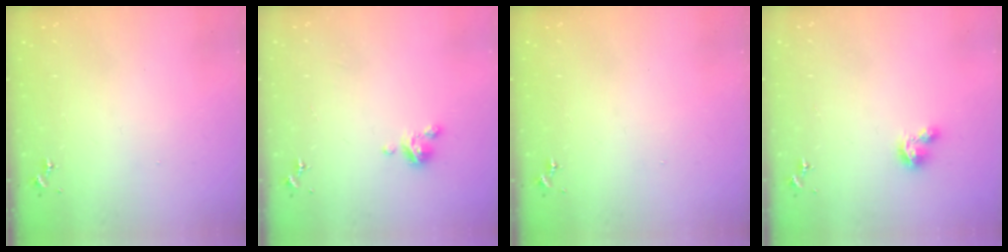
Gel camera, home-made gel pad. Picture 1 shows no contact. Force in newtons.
{"total": 4.8, "press": 4.8, "slide": 0.3}
{"total": 0.0}
{"total": 5.3, "press": 5.3, "slide": 0.3}